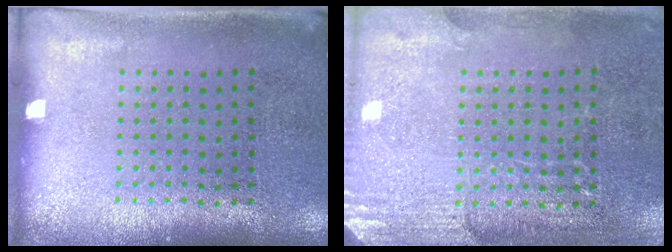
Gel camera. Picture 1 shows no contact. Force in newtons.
{"total": 2.9, "press": 2.8, "slide": 0.8}